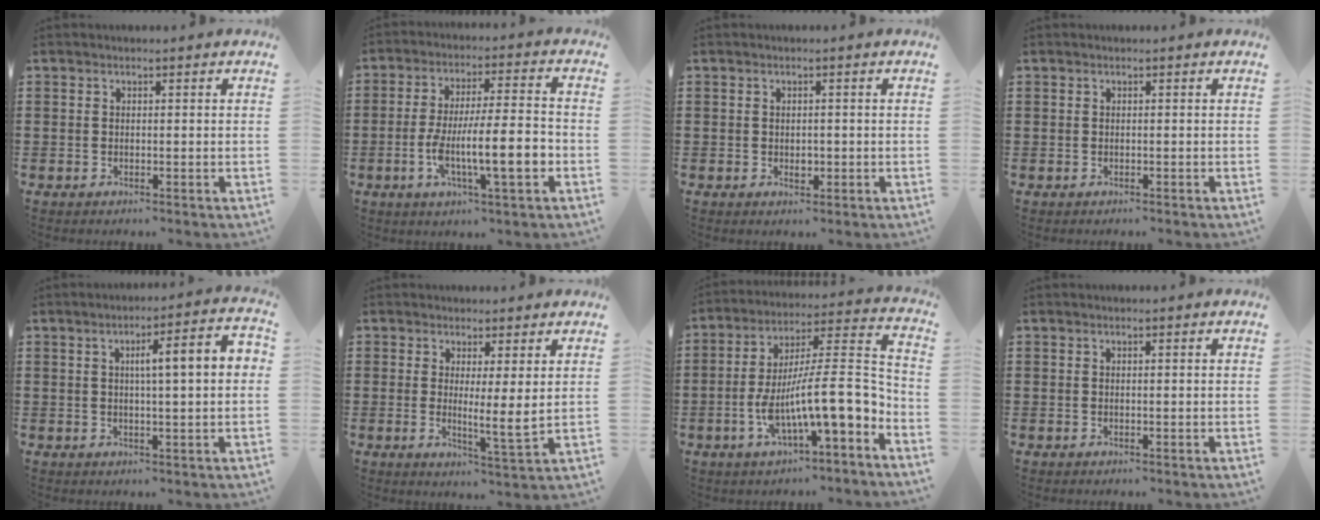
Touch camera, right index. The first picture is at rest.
{"total": 11.3, "force": [-3.6, 2.3, 10.5], "torque": [-0.194, -0.003, -0.066]}
{"total": 1.4, "force": [-0.2, 0.9, 1.0], "torque": [-0.019, 0.004, -0.003]}
{"total": 0.0}
{"total": 6.2, "force": [0.9, 0.8, 6.1], "torque": [-0.099, -0.005, 0.004]}
{"total": 4.0, "force": [1.6, 0.0, 3.6], "torque": [-0.060, -0.019, 0.025]}
{"total": 15.4, "force": [-4.2, 3.7, 14.3], "torque": [-0.252, -0.024, -0.078]}
{"total": 0.0}